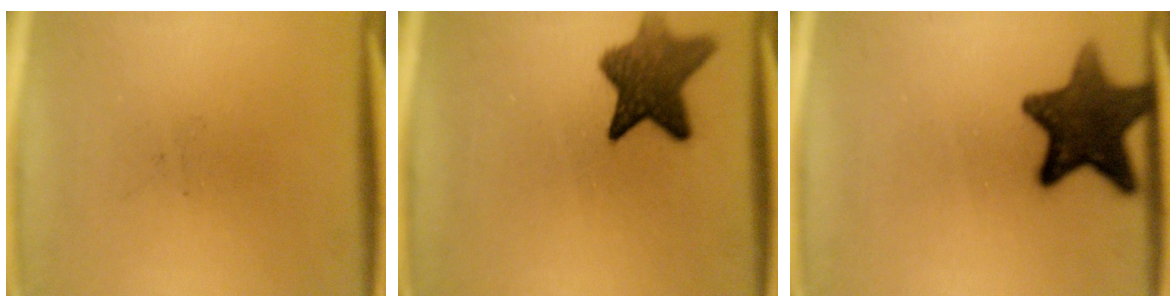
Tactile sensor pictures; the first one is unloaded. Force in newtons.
{"total": 8.7}
{"total": 13.2}